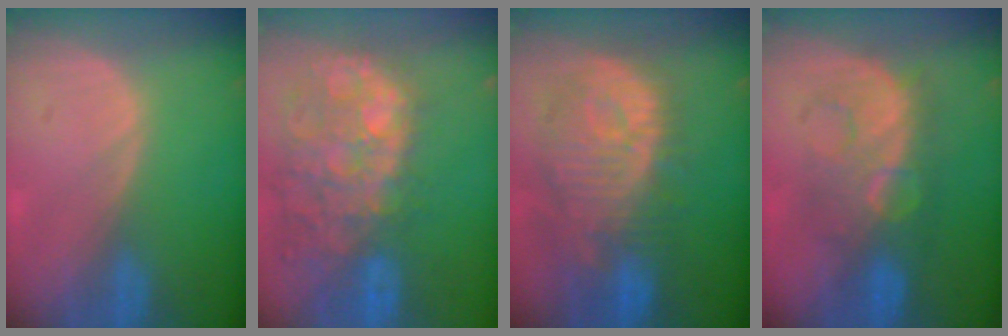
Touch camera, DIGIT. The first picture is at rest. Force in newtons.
{"total": 14.0, "press": 11.6, "slide": 7.9}
{"total": 12.5, "press": 11.1, "slide": 5.6}
{"total": 8.0, "press": 8.0, "slide": 0.7}